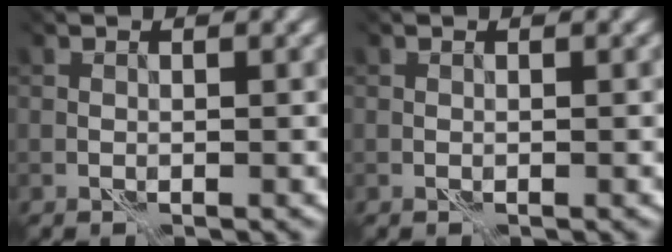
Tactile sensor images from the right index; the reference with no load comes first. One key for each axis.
{"total": 0.0}